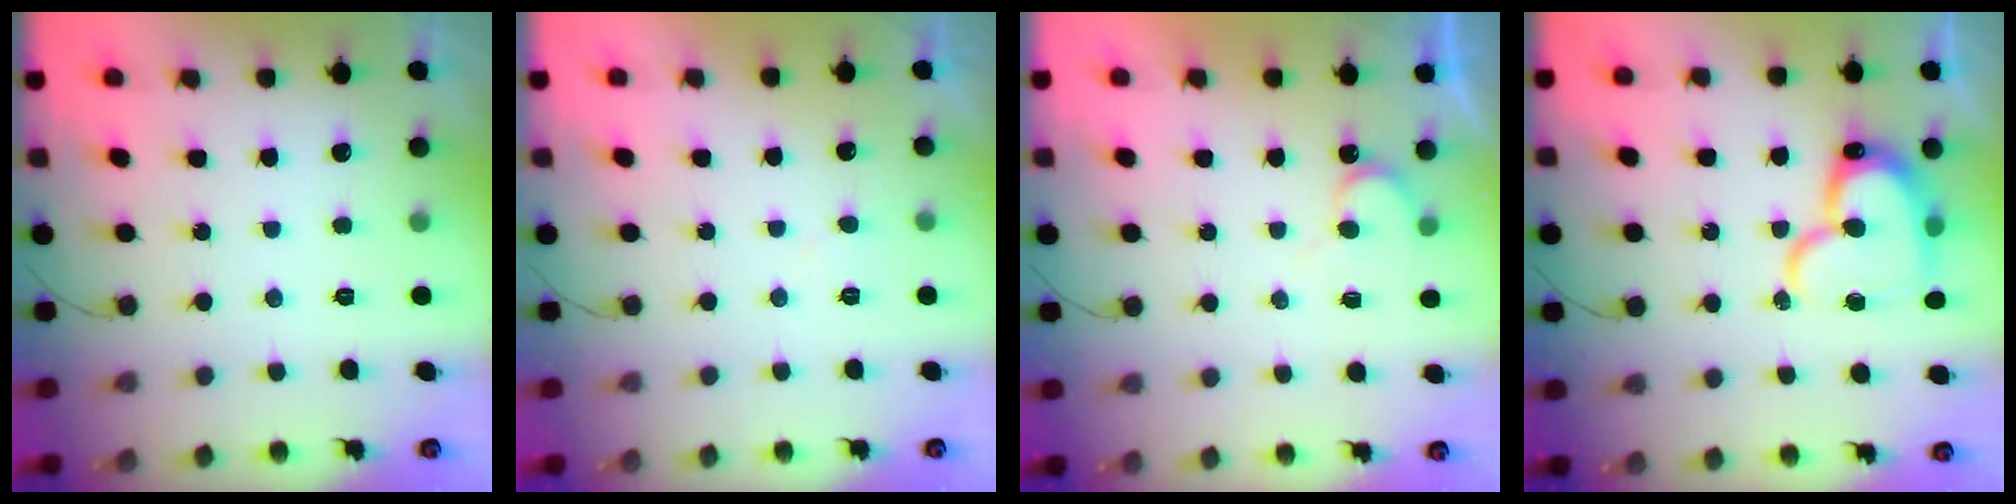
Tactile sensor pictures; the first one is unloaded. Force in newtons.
{"total": 3.2, "press": 3.2, "slide": 0.3}
{"total": 4.1, "press": 4.1, "slide": 0.4}
{"total": 17.6, "press": 17.5, "slide": 1.0}